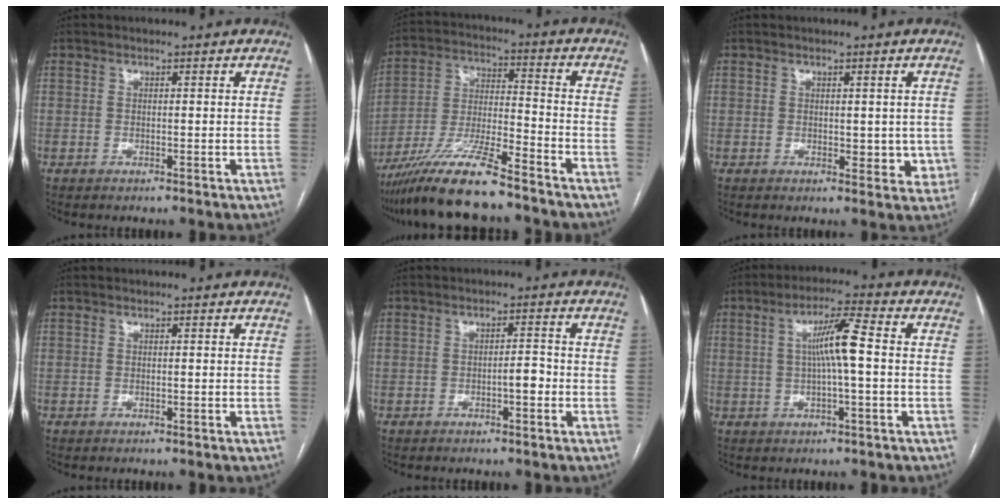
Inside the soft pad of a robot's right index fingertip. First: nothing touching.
{"total": 13.8, "force": [-11.0, 0.9, 8.3], "torque": [-0.158, -0.015, -0.199]}
{"total": 3.8, "force": [0.0, 2.4, 3.0], "torque": [-0.020, -0.001, 0.004]}
{"total": 0.0}
{"total": 2.4, "force": [-0.9, 0.6, 2.2], "torque": [-0.030, 0.004, -0.015]}
{"total": 7.0, "force": [0.4, 0.2, 7.0], "torque": [-0.125, 0.013, 0.005]}